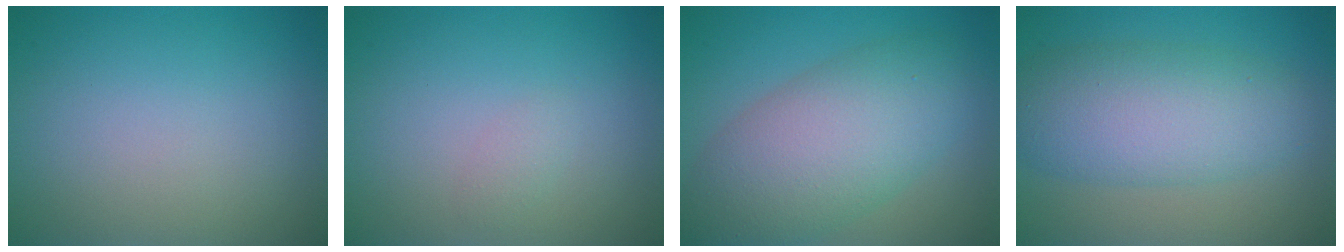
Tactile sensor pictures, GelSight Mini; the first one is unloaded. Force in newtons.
{"total": 0.8, "press": 0.8, "slide": 0.0}
{"total": 8.6, "press": 8.6, "slide": 0.6}
{"total": 7.2, "press": 7.2, "slide": 0.1}